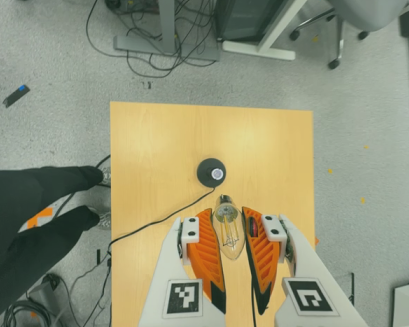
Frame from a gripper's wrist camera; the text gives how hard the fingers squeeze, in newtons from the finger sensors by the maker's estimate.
{"total": 21.3, "left": 25.7, "right": 16.9}